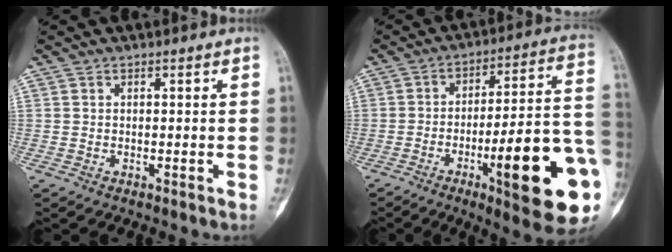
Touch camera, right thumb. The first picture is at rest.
{"total": 23.0, "force": [-7.2, 4.6, 21.3], "torque": [-0.252, 0.019, -0.094]}